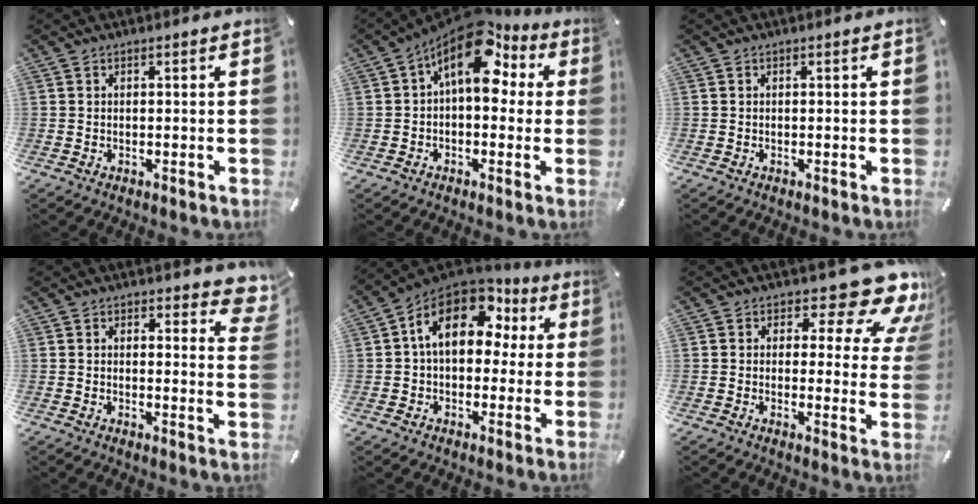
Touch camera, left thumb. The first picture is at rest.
{"total": 14.7, "force": [6.3, 7.8, 10.8], "torque": [-0.167, -0.042, 0.106]}
{"total": 0.0}
{"total": 5.7, "force": [4.1, 2.9, 2.8], "torque": [-0.019, -0.030, 0.069]}
{"total": 15.9, "force": [4.8, 10.5, 11.0], "torque": [-0.194, -0.009, 0.084]}
{"total": 14.1, "force": [8.1, 6.2, 9.6], "torque": [-0.123, -0.063, 0.134]}